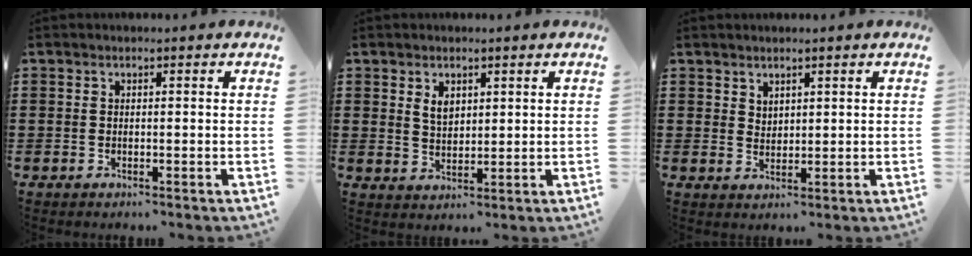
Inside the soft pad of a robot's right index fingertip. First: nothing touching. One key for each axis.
{"total": 2.9, "fx": 1.5, "fy": 1.8, "fz": 1.6, "tx": -0.038, "ty": 0.006, "tz": 0.028}
{"total": 2.0, "fx": 1.7, "fy": 0.9, "fz": -0.1, "tx": -0.001, "ty": 0.003, "tz": 0.035}